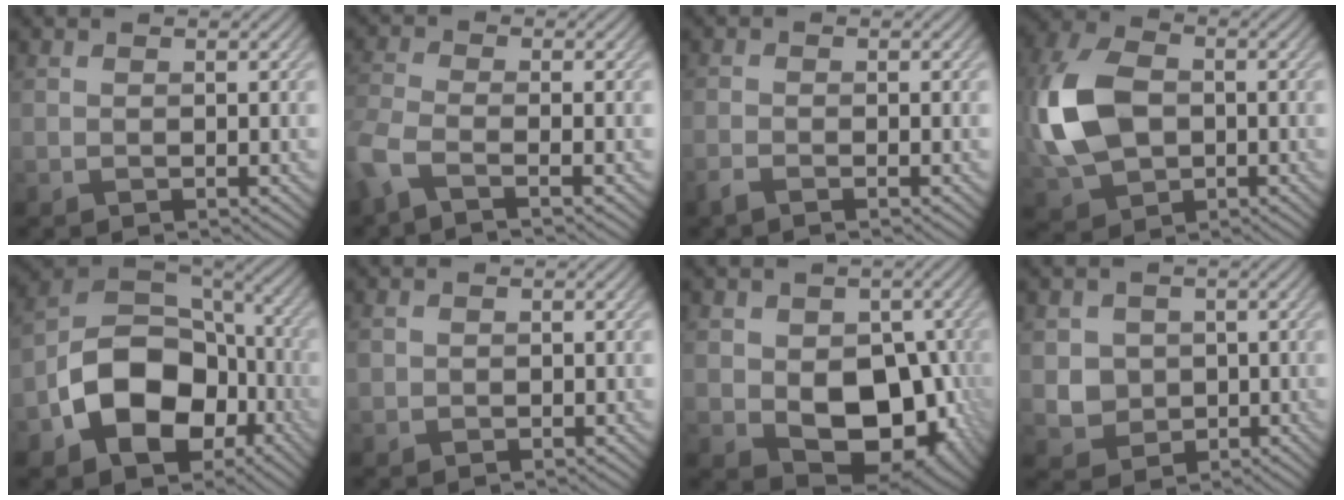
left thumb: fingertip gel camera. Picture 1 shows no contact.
{"total": 4.1, "force": [-2.6, 1.0, 3.1], "torque": [-0.074, -0.011, -0.067]}
{"total": 1.5, "force": [-1.2, 0.2, 0.8], "torque": [-0.022, -0.003, -0.031]}
{"total": 12.5, "force": [-0.6, 8.4, 9.2], "torque": [-0.243, 0.005, -0.020]}
{"total": 13.9, "force": [-4.6, 9.6, 8.9], "torque": [-0.170, -0.027, -0.091]}
{"total": 0.7, "force": [0.1, 0.6, 0.2], "torque": [-0.005, -0.002, 0.001]}
{"total": 11.3, "force": [-1.7, 8.1, 7.8], "torque": [-0.114, -0.030, -0.018]}
{"total": 3.6, "force": [0.2, 3.5, 1.1], "torque": [-0.031, -0.007, -0.001]}